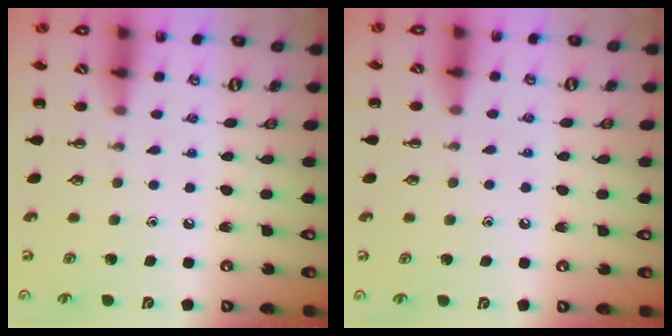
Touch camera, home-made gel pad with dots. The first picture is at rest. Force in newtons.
{"total": 3.4, "press": 3.3, "slide": 1.0}